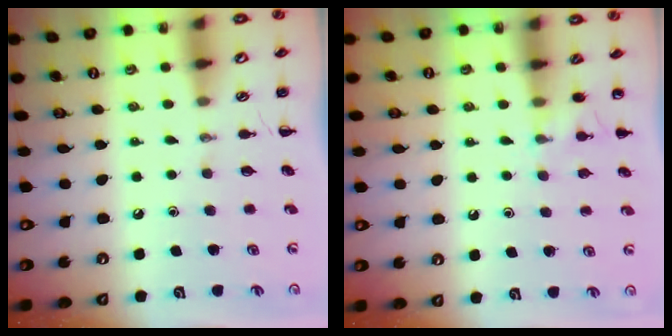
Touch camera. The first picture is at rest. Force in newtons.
{"total": 5.5, "press": 5.2, "slide": 1.9}